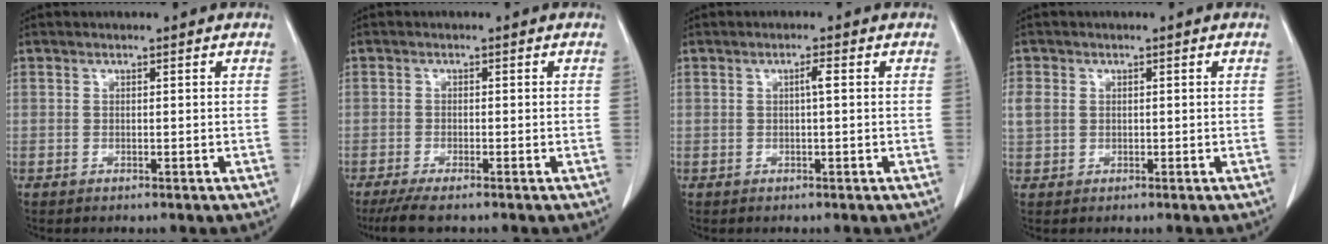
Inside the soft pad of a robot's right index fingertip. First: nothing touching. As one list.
[{"total": 4.1, "force": [-3.2, 0.4, 2.5], "torque": [-0.047, -0.010, -0.056]}, {"total": 1.3, "force": [0.2, 0.1, 1.3], "torque": [-0.026, 0.003, 0.002]}, {"total": 2.9, "force": [0.4, 2.5, 1.5], "torque": [-0.050, 0.015, 0.013]}]